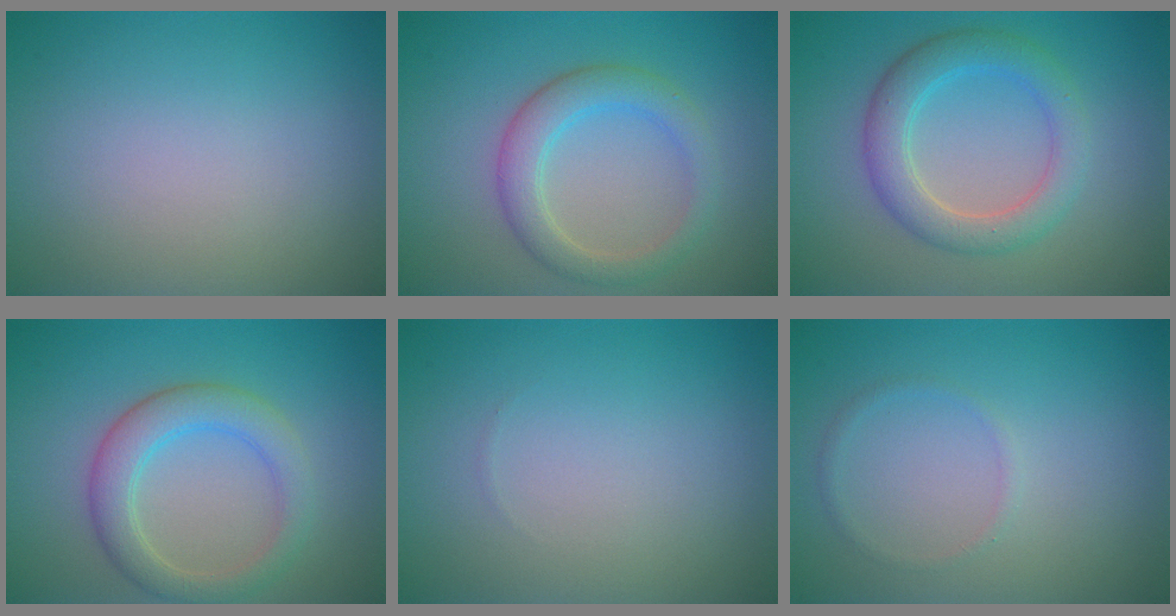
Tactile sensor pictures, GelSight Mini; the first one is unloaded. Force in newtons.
{"total": 3.7, "press": 3.7, "slide": 0.5}
{"total": 4.3, "press": 4.3, "slide": 0.2}
{"total": 4.1, "press": 4.1, "slide": 0.4}
{"total": 0.0}
{"total": 0.8, "press": 0.8, "slide": 0.1}